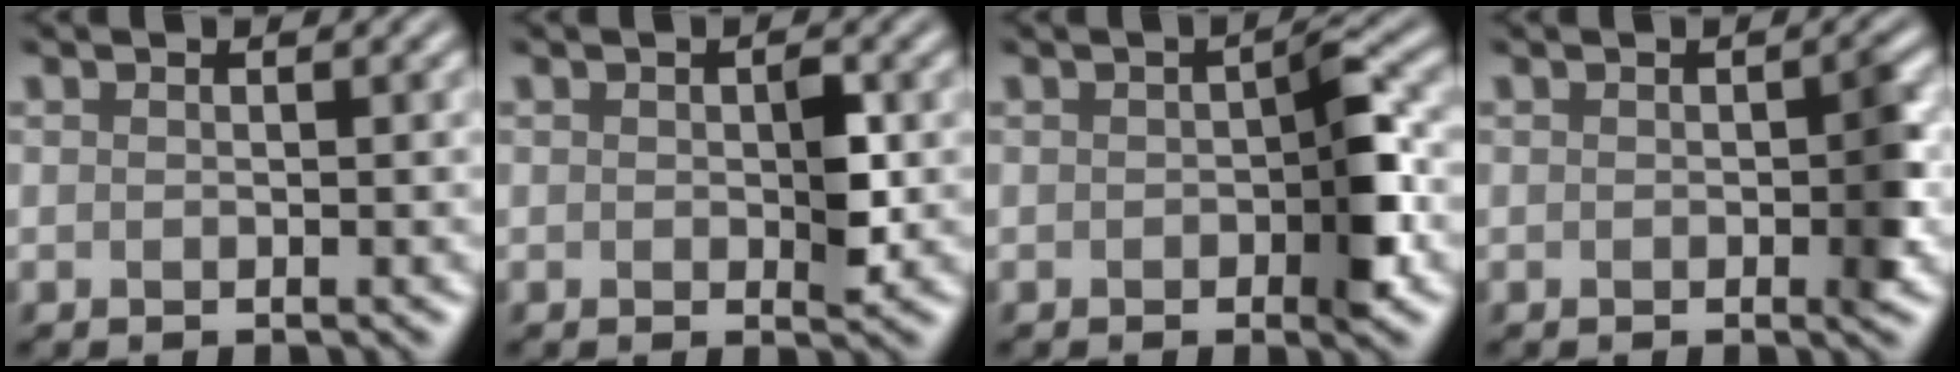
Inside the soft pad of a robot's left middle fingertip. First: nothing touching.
{"total": 2.4, "force": [0.0, 1.1, 2.1], "torque": [-0.031, -0.003, 0.002]}
{"total": 4.2, "force": [-0.6, 1.6, 3.8], "torque": [-0.051, 0.005, -0.010]}
{"total": 2.3, "force": [-0.3, 0.8, 2.1], "torque": [-0.024, -0.001, -0.004]}